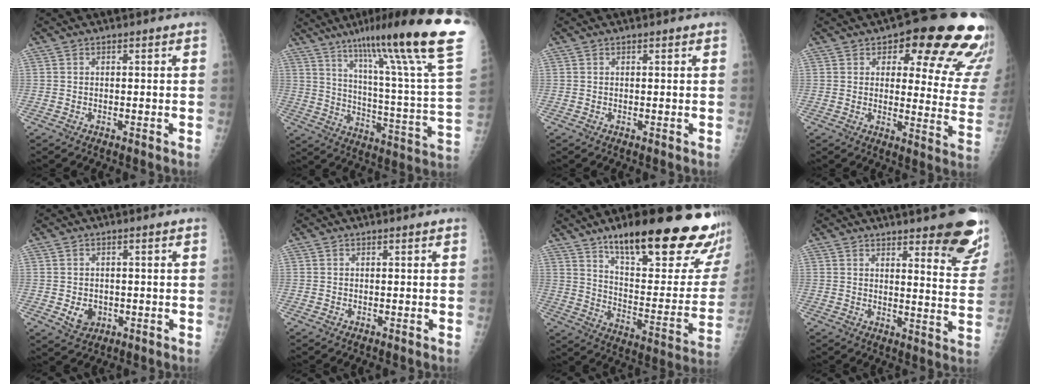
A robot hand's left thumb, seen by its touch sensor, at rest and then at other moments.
{"total": 30.0, "force": [18.8, 2.1, 23.4], "torque": [-0.313, -0.070, 0.279]}
{"total": 0.6, "force": [0.5, 0.1, 0.4], "torque": [-0.005, 0.000, 0.007]}
{"total": 21.1, "force": [12.8, 7.9, 14.8], "torque": [-0.126, -0.065, 0.147]}
{"total": 3.5, "force": [-0.6, 2.9, 1.9], "torque": [-0.017, -0.001, 0.001]}
{"total": 0.0}
{"total": 30.7, "force": [20.3, 8.0, 21.6], "torque": [-0.250, -0.082, 0.296]}
{"total": 15.7, "force": [10.8, 3.9, 10.7], "torque": [-0.096, -0.069, 0.125]}